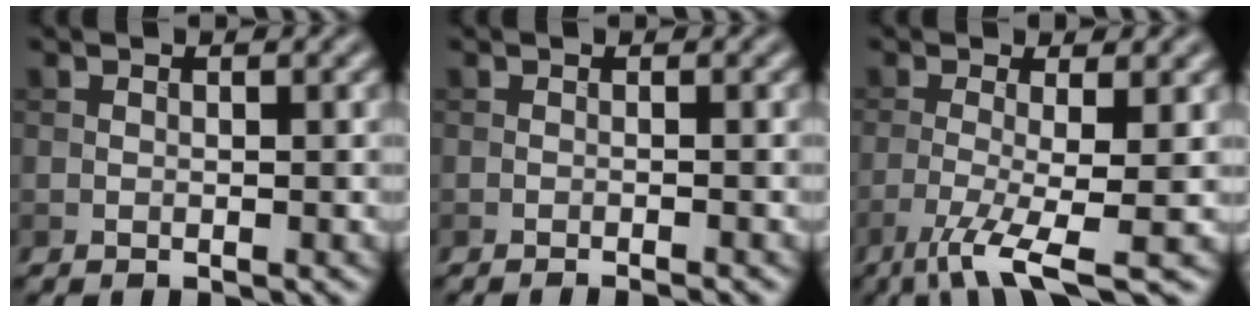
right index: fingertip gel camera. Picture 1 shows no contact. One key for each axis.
{"total": 1.6, "fx": -1.0, "fy": 0.3, "fz": 1.1, "tx": -0.008, "ty": -0.001, "tz": -0.019}
{"total": 5.7, "fx": -2.7, "fy": 0.9, "fz": 4.9, "tx": -0.088, "ty": -0.006, "tz": -0.060}